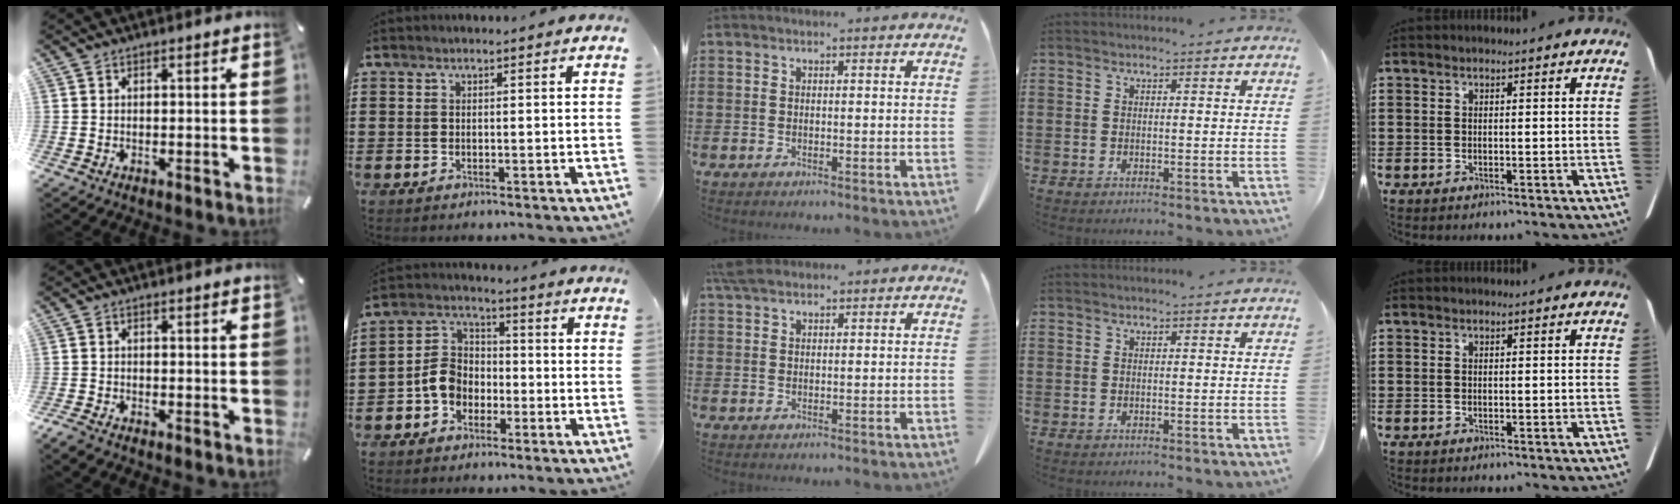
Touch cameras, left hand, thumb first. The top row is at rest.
{"thumb": {"total": 1.9, "force": [-1.7, 0.5, 0.7], "torque": [-0.019, 0.003, -0.035]}, "index": {"total": 6.2, "force": [-2.7, 5.0, 2.6], "torque": [-0.075, 0.015, -0.057]}, "middle": {"total": 2.6, "force": [2.1, 0.9, 1.3], "torque": [-0.031, 0.006, 0.039]}}